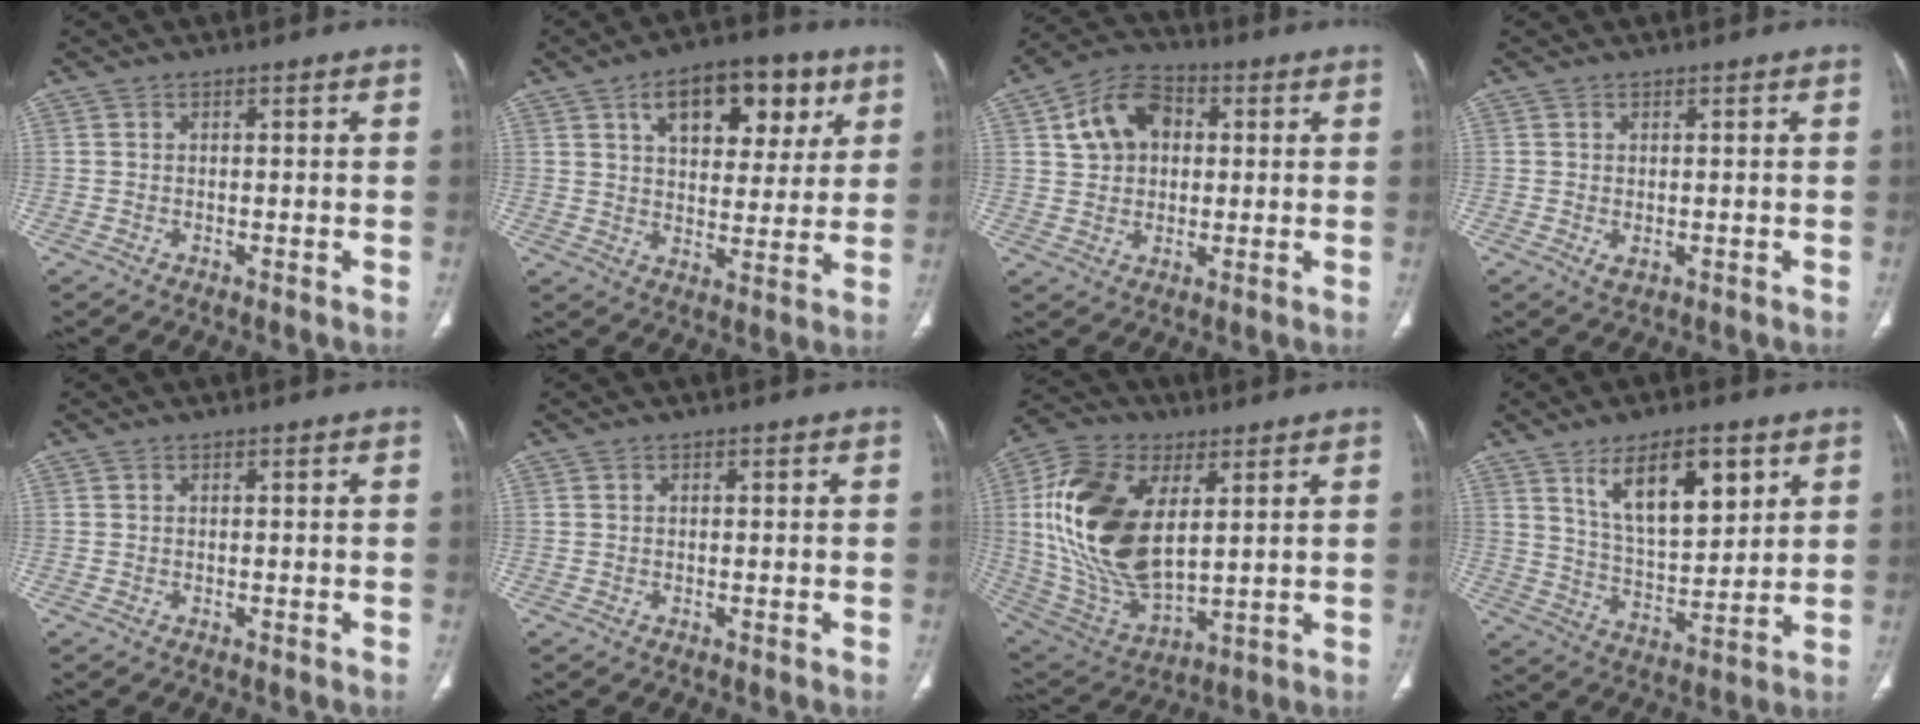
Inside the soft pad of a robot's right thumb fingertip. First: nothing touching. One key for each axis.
{"total": 16.6, "fx": 7.5, "fy": 9.1, "fz": 11.7, "tx": -0.125, "ty": -0.012, "tz": 0.115}
{"total": 11.0, "fx": 2.8, "fy": 8.0, "fz": 7.0, "tx": -0.099, "ty": 0.011, "tz": 0.042}
{"total": 1.6, "fx": -0.3, "fy": 1.0, "fz": 1.3, "tx": -0.024, "ty": -0.004, "tz": 0.002}
{"total": 0.0}
{"total": 0.0}
{"total": 22.9, "fx": 5.1, "fy": 12.7, "fz": 18.4, "tx": -0.359, "ty": -0.023, "tz": 0.101}
{"total": 14.5, "fx": 7.2, "fy": 6.3, "fz": 10.9, "tx": -0.155, "ty": -0.039, "tz": 0.134}